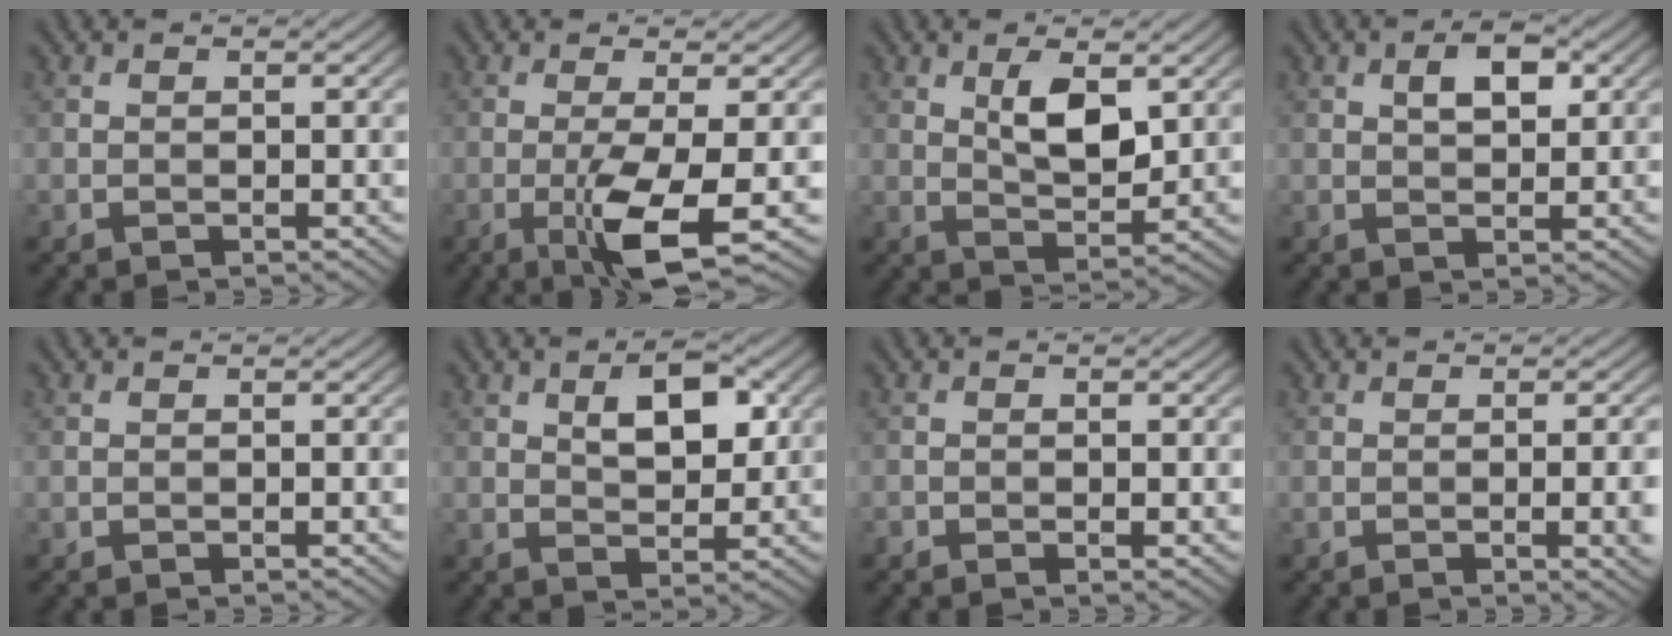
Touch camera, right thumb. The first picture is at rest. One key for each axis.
{"total": 6.6, "fx": -1.9, "fy": 0.9, "fz": 6.2, "tx": -0.116, "ty": 0.003, "tz": -0.038}
{"total": 5.8, "fx": 2.1, "fy": 2.6, "fz": 4.8, "tx": -0.091, "ty": -0.006, "tz": 0.040}
{"total": 3.6, "fx": 1.3, "fy": 1.9, "fz": 2.9, "tx": -0.049, "ty": 0.005, "tz": 0.021}
{"total": 0.0}
{"total": 6.2, "fx": 2.1, "fy": 3.1, "fz": 5.0, "tx": -0.082, "ty": 0.001, "tz": 0.034}
{"total": 0.9, "fx": -0.4, "fy": 0.3, "fz": 0.7, "tx": -0.013, "ty": -0.002, "tz": -0.007}
{"total": 4.1, "fx": -0.6, "fy": 1.0, "fz": 4.0, "tx": -0.056, "ty": -0.002, "tz": -0.006}